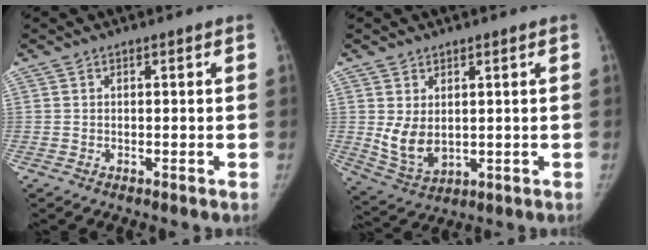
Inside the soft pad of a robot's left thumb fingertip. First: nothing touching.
{"total": 6.8, "force": [1.0, 4.6, 4.9], "torque": [-0.081, -0.020, 0.039]}